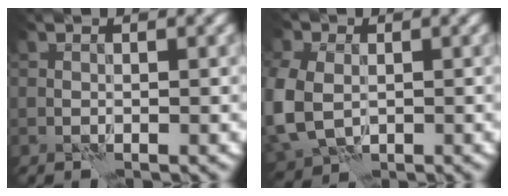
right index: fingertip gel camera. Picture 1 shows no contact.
{"total": 9.4, "force": [-1.2, 7.3, 5.9], "torque": [-0.152, -0.019, -0.022]}